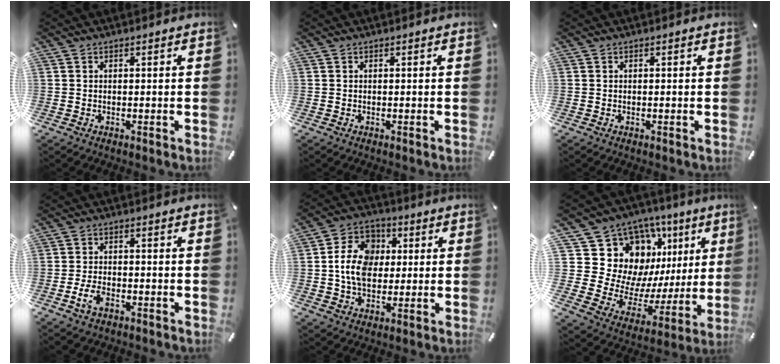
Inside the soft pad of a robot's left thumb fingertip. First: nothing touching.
{"total": 0.0}
{"total": 0.0}
{"total": 5.0, "force": [-2.4, 2.7, 3.5], "torque": [-0.084, 0.003, -0.046]}
{"total": 11.9, "force": [0.3, 9.6, 7.0], "torque": [-0.137, 0.018, 0.007]}
{"total": 17.5, "force": [9.7, 13.2, 6.1], "torque": [-0.082, -0.097, 0.202]}